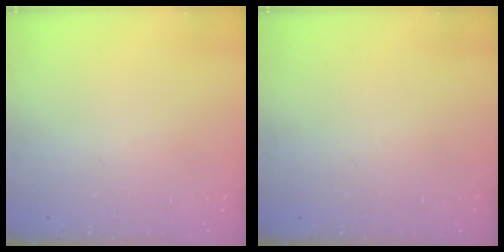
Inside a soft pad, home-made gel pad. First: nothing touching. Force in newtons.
{"total": 0.0}